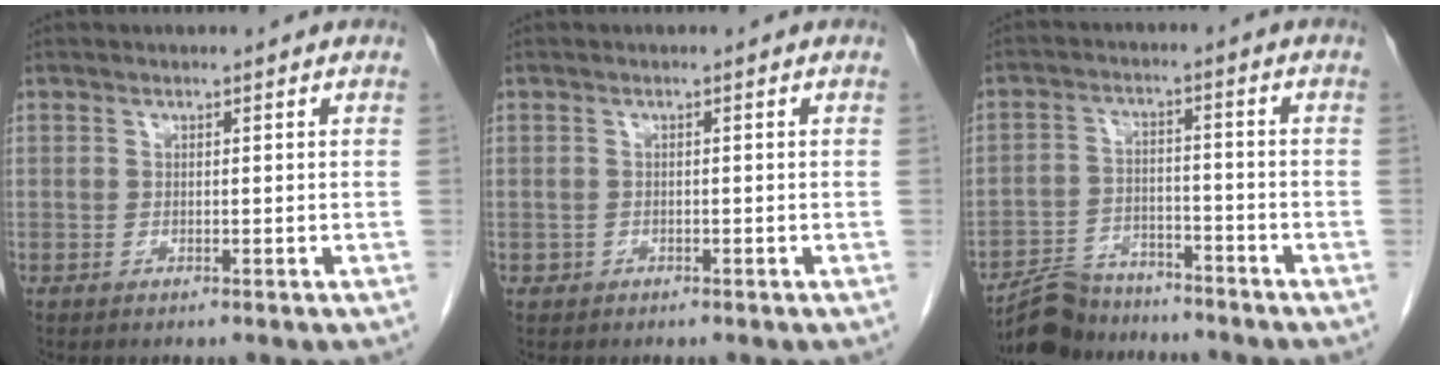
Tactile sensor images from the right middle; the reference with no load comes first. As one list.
[{"total": 0.7, "force": [-0.3, 0.6, 0.0], "torque": [-0.001, 0.005, -0.005]}, {"total": 8.3, "force": [-7.7, 3.1, 0.7], "torque": [-0.011, 0.014, -0.131]}]